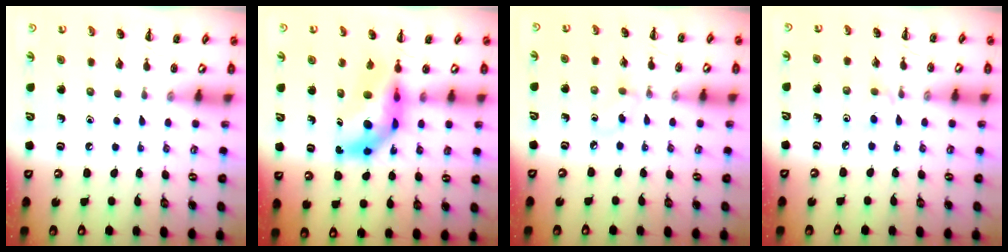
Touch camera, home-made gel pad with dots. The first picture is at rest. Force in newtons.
{"total": 7.5, "press": 7.1, "slide": 2.3}
{"total": 3.0, "press": 2.7, "slide": 1.3}
{"total": 2.8, "press": 2.6, "slide": 1.1}